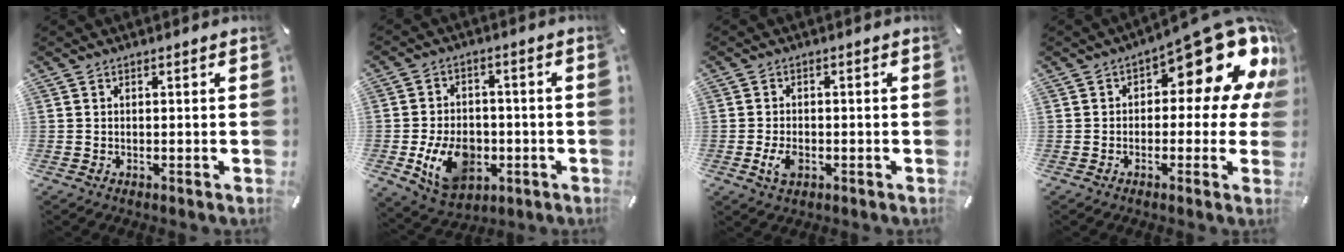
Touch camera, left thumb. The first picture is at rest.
{"total": 12.3, "force": [-3.4, 9.0, 7.7], "torque": [-0.144, 0.006, -0.058]}
{"total": 3.6, "force": [-1.3, 2.3, 2.5], "torque": [-0.064, -0.001, -0.026]}
{"total": 16.9, "force": [8.2, 7.3, 12.9], "torque": [-0.161, -0.064, 0.131]}